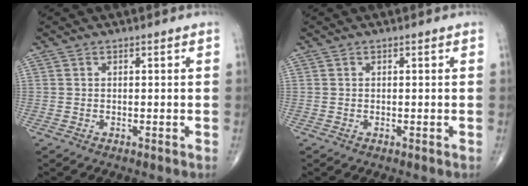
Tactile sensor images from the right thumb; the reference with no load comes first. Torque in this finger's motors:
{"motor_torque": [-0.11, 0.12, 0.00, 0.00, 0.00]}